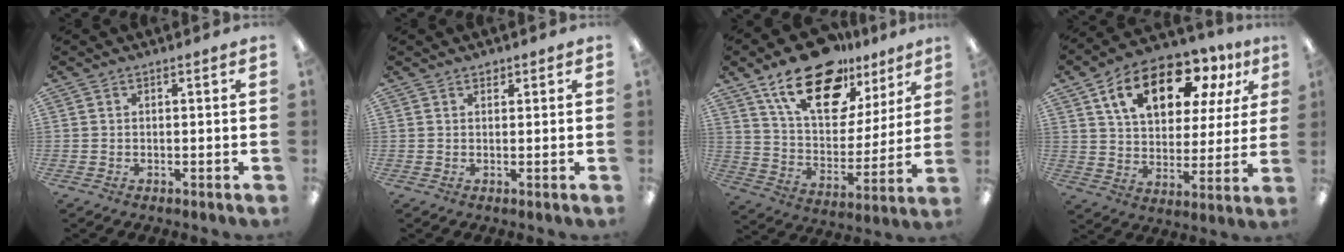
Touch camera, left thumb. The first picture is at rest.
{"total": 1.2, "force": [0.9, 0.7, 0.3], "torque": [0.001, -0.002, 0.015]}
{"total": 21.5, "force": [14.6, 10.4, 11.8], "torque": [-0.199, -0.082, 0.256]}
{"total": 17.3, "force": [9.8, 9.5, 10.7], "torque": [-0.186, -0.026, 0.169]}